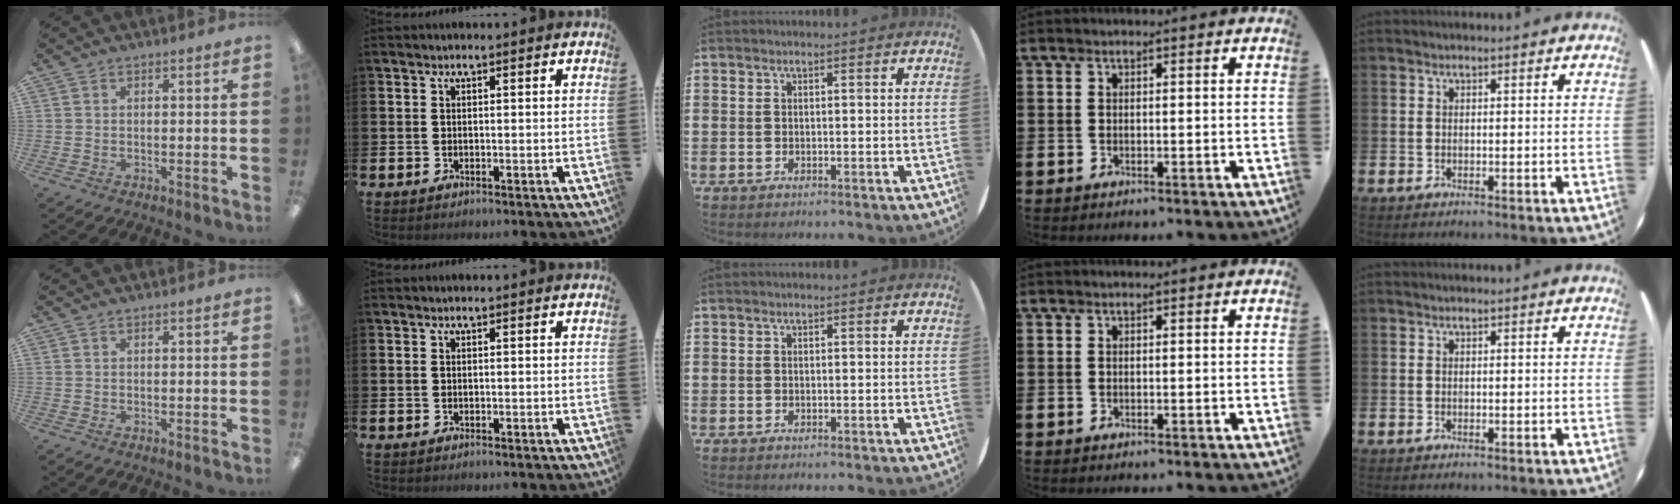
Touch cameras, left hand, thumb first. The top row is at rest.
{}